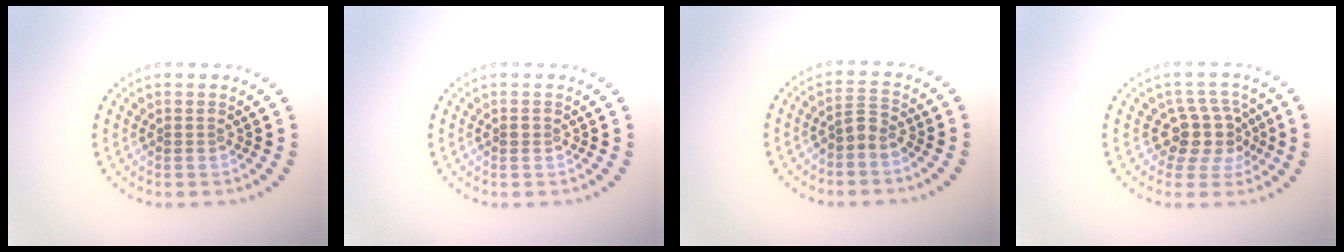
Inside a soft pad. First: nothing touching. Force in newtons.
{"total": 0.6, "press": 0.6, "slide": 0.0}
{"total": 1.8, "press": 1.4, "slide": 1.2}
{"total": 3.7, "press": 3.1, "slide": 2.1}